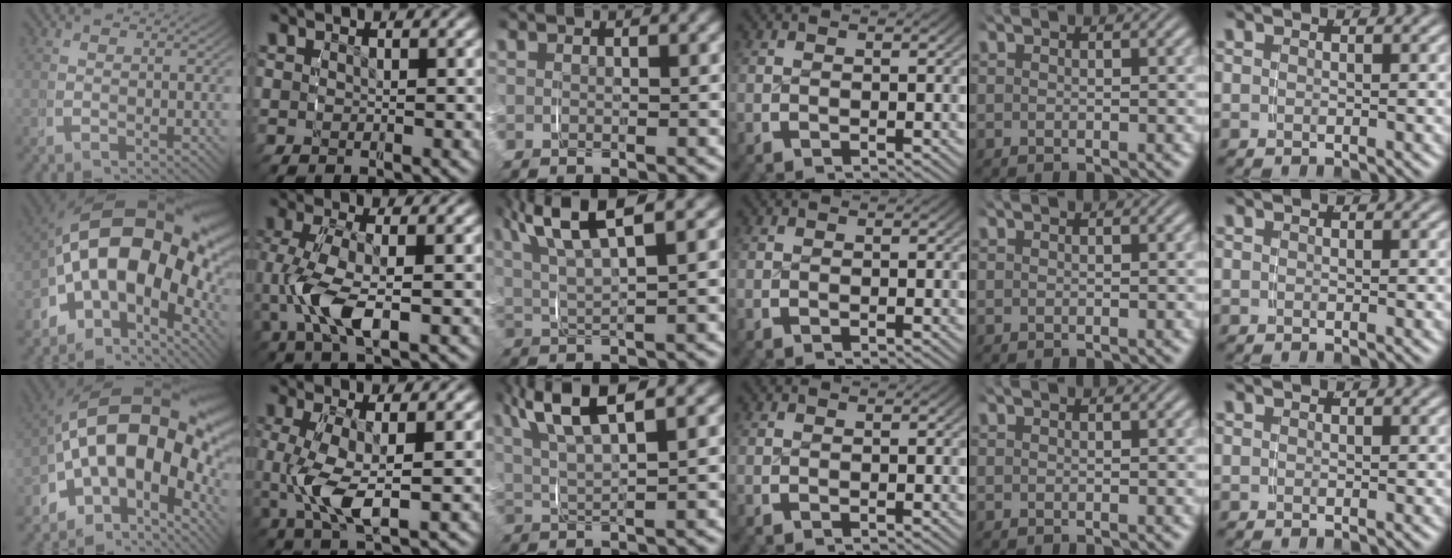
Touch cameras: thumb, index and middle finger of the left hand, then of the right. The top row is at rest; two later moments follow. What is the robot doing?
{"motion": "grasp_and_lifting", "object": "paper plate"}